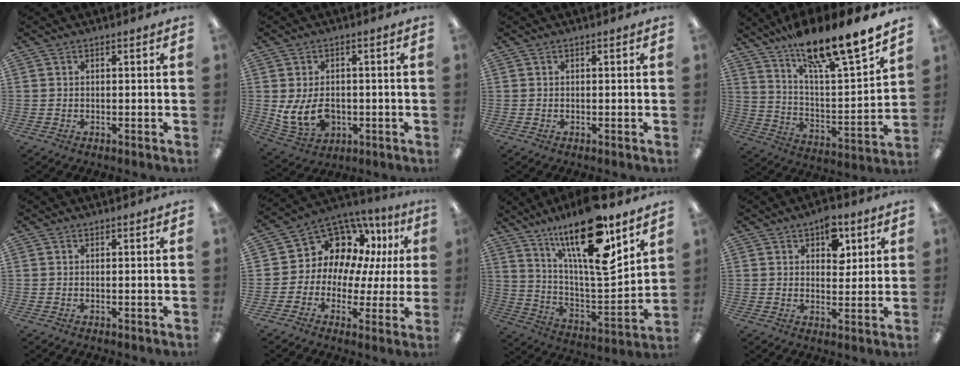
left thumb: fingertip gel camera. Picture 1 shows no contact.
{"total": 9.3, "force": [-1.4, 6.9, 6.1], "torque": [-0.119, 0.007, -0.021]}
{"total": 0.0}
{"total": 18.6, "force": [15.8, 1.9, 9.6], "torque": [-0.165, -0.114, 0.258]}
{"total": 0.0}
{"total": 12.6, "force": [6.5, 9.4, 5.5], "torque": [-0.110, -0.039, 0.129]}
{"total": 20.6, "force": [14.5, 4.8, 13.8], "torque": [-0.245, -0.096, 0.237]}
{"total": 7.8, "force": [4.1, 4.6, 4.7], "torque": [-0.048, -0.013, 0.066]}